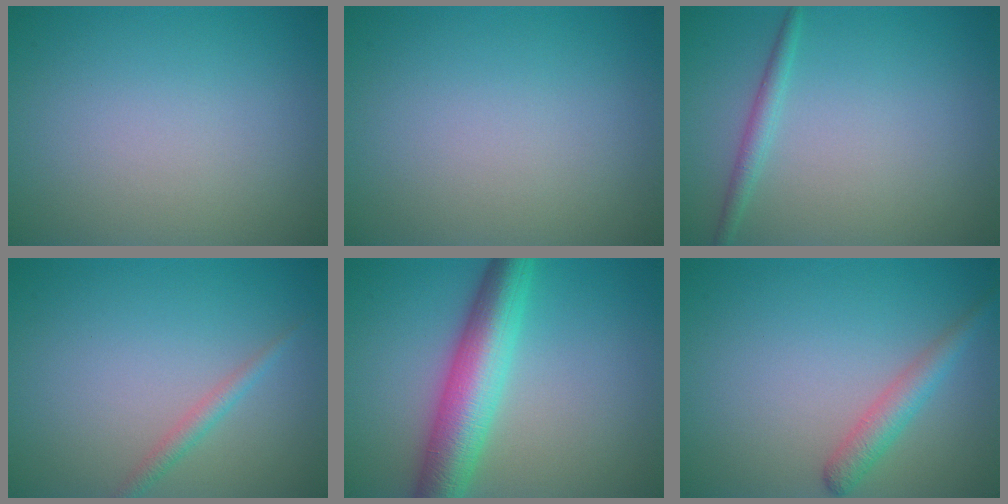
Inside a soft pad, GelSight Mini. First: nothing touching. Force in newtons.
{"total": 0.0}
{"total": 1.4, "press": 1.4, "slide": 0.1}
{"total": 1.4, "press": 1.4, "slide": 0.1}
{"total": 7.1, "press": 7.1, "slide": 0.1}
{"total": 2.5, "press": 2.5, "slide": 0.1}